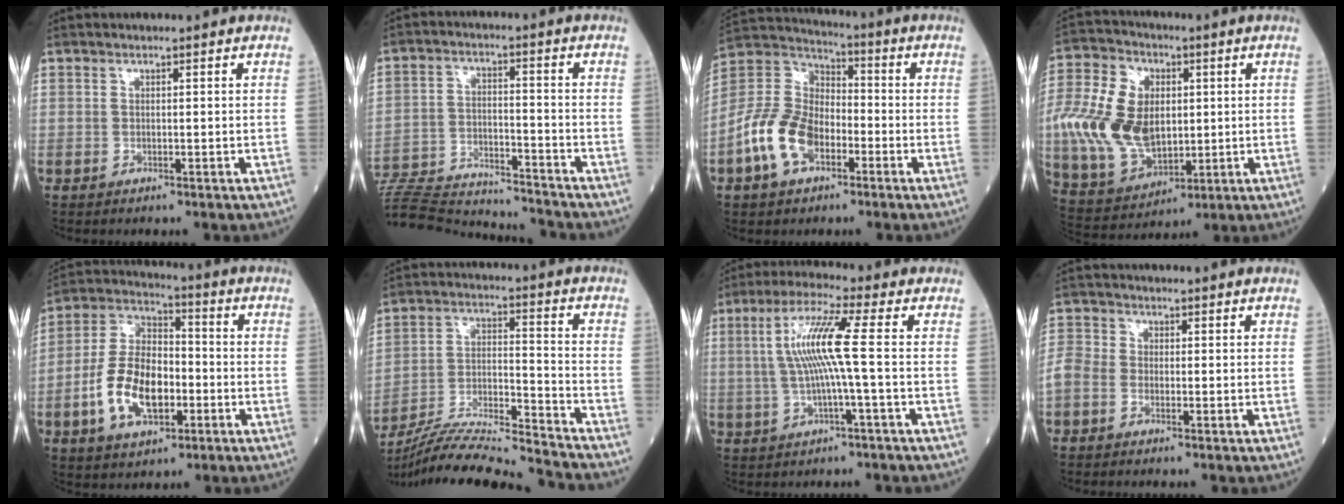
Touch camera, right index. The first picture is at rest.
{"total": 19.0, "force": [-18.3, 1.7, 4.6], "torque": [-0.108, -0.006, -0.281]}
{"total": 12.0, "force": [-4.9, 7.2, 8.2], "torque": [-0.190, 0.020, -0.094]}
{"total": 16.0, "force": [0.5, 10.4, 12.1], "torque": [-0.280, 0.021, 0.021]}
{"total": 13.1, "force": [-3.7, 6.9, 10.4], "torque": [-0.220, 0.016, -0.064]}
{"total": 18.3, "force": [-17.3, -1.3, 5.6], "torque": [-0.116, -0.006, -0.291]}
{"total": 8.6, "force": [0.5, -0.5, 8.6], "torque": [-0.174, 0.017, 0.010]}
{"total": 3.5, "force": [-1.3, 2.7, 1.9], "torque": [-0.053, 0.007, -0.031]}